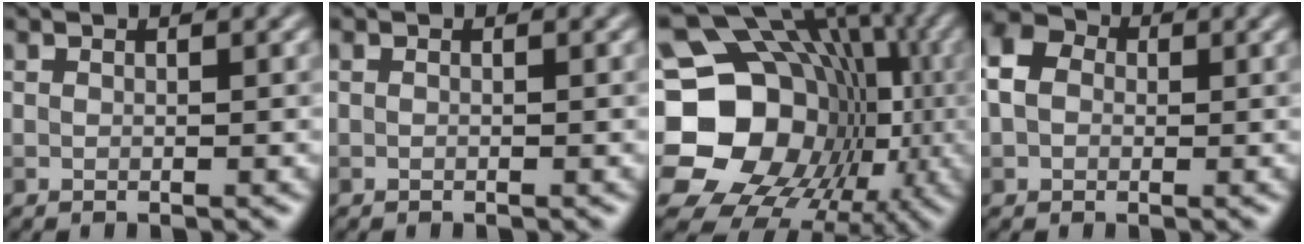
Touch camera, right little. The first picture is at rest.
{"total": 0.0}
{"total": 20.1, "force": [-2.9, 17.3, 9.8], "torque": [-0.138, -0.003, -0.072]}
{"total": 4.0, "force": [-0.1, 3.2, 2.3], "torque": [-0.060, 0.013, -0.008]}